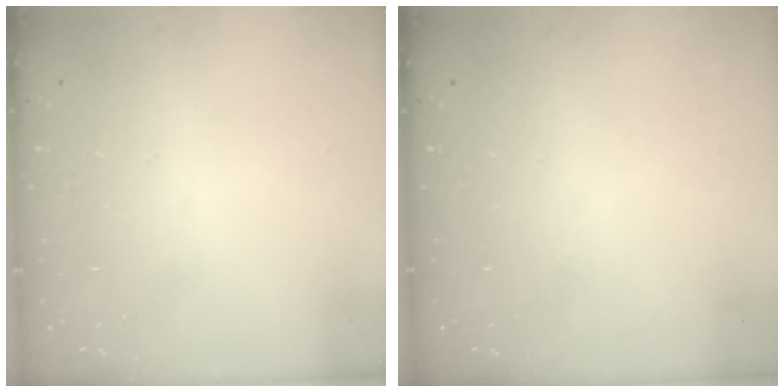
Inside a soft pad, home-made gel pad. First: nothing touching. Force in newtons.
{"total": 0.0}